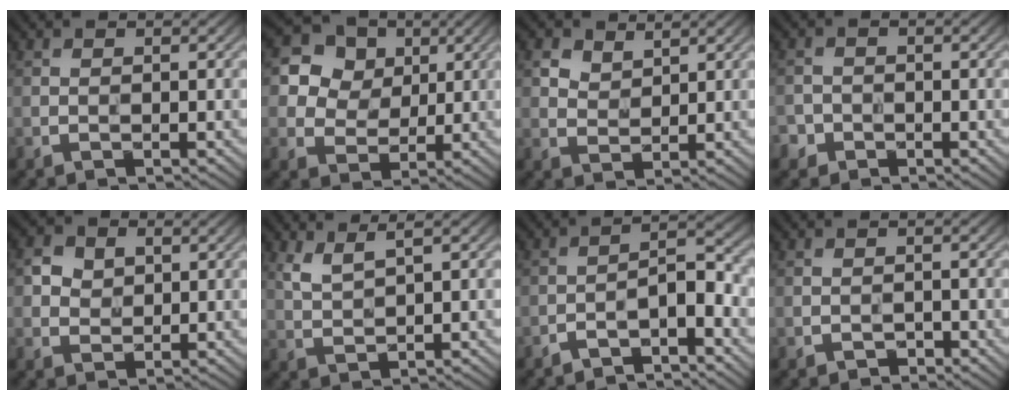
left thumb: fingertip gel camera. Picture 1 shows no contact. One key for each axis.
{"total": 12.4, "fx": 5.8, "fy": 9.7, "fz": 5.1, "tx": -0.160, "ty": 0.024, "tz": 0.116}
{"total": 3.4, "fx": 2.3, "fy": 2.0, "fz": 1.5, "tx": -0.037, "ty": -0.001, "tz": 0.049}
{"total": 2.0, "fx": -1.2, "fy": 1.5, "fz": 0.3, "tx": -0.001, "ty": 0.000, "tz": -0.027}
{"total": 3.4, "fx": 1.1, "fy": 2.8, "fz": 1.7, "tx": -0.038, "ty": 0.001, "tz": 0.016}
{"total": 3.4, "fx": 2.2, "fy": 0.8, "fz": 2.5, "tx": -0.068, "ty": 0.001, "tz": 0.052}
{"total": 4.2, "fx": -2.9, "fy": 1.0, "fz": 2.9, "tx": -0.046, "ty": 0.014, "tz": -0.057}
{"total": 1.0, "fx": -0.8, "fy": 0.6, "fz": 0.3, "tx": -0.002, "ty": -0.001, "tz": -0.014}